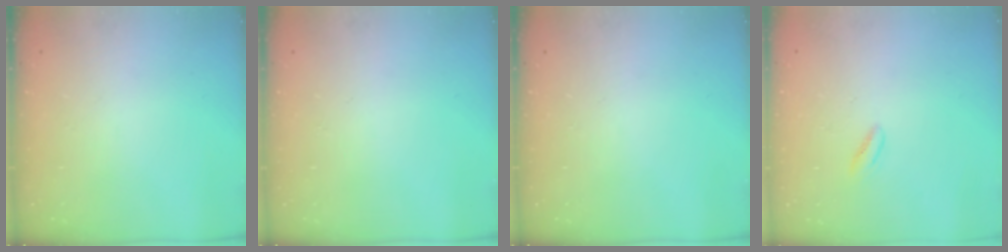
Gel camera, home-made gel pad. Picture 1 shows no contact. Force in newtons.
{"total": 0.0}
{"total": 0.0}
{"total": 2.9, "press": 2.7, "slide": 1.1}